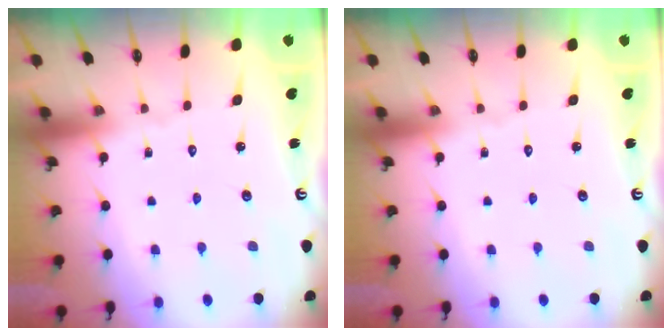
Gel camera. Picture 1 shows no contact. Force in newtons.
{"total": 0.0}